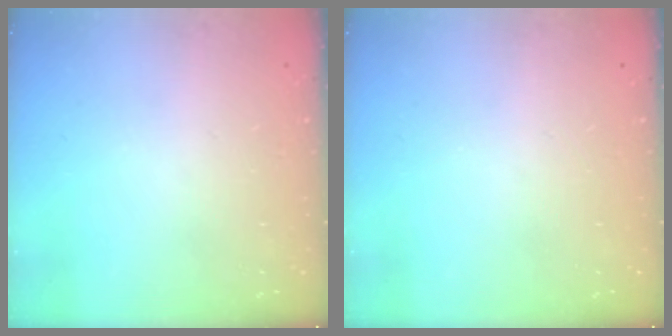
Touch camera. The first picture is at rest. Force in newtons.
{"total": 0.0}